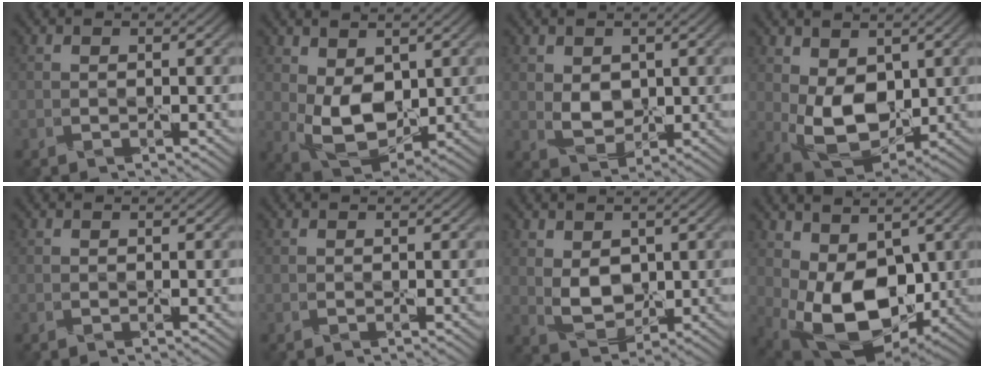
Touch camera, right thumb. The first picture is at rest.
{"total": 7.6, "force": [1.2, 4.9, 5.7], "torque": [-0.135, -0.008, 0.030]}
{"total": 3.3, "force": [1.0, 2.6, 1.8], "torque": [-0.045, -0.005, 0.024]}
{"total": 8.6, "force": [1.1, 5.6, 6.4], "torque": [-0.149, -0.008, 0.027]}
{"total": 0.0}
{"total": 0.0}
{"total": 4.5, "force": [1.2, 3.2, 2.9], "torque": [-0.069, -0.006, 0.032]}
{"total": 12.0, "force": [1.1, 7.8, 9.0], "torque": [-0.193, -0.029, 0.027]}